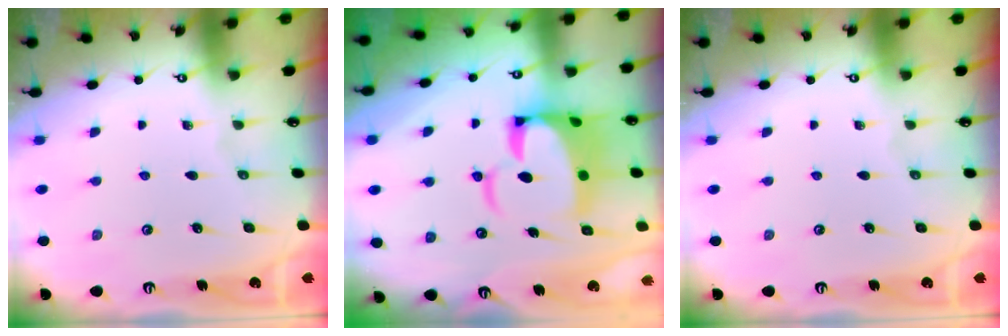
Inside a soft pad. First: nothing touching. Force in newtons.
{"total": 10.5, "press": 10.4, "slide": 1.6}
{"total": 0.0}